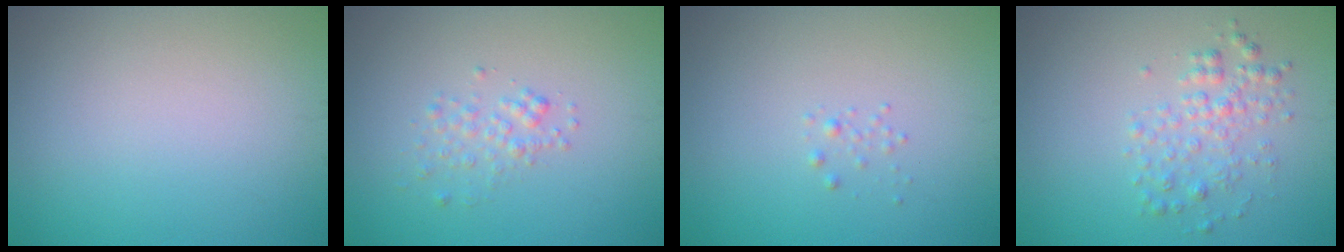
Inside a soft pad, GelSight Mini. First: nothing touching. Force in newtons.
{"total": 1.5, "press": 1.5, "slide": 0.1}
{"total": 0.6, "press": 0.6, "slide": 0.0}
{"total": 2.4, "press": 2.4, "slide": 0.1}